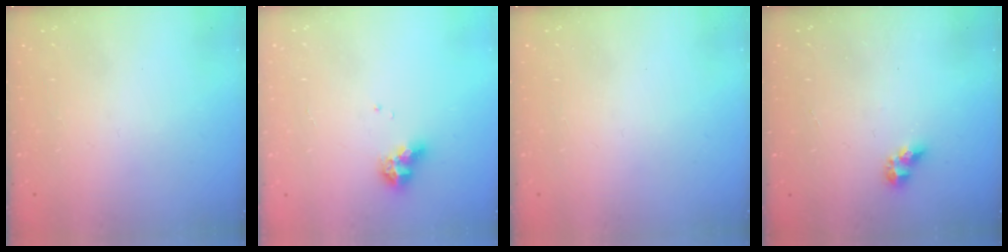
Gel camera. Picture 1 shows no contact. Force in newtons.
{"total": 7.9, "press": 7.9, "slide": 0.4}
{"total": 0.0}
{"total": 5.3, "press": 5.3, "slide": 0.3}